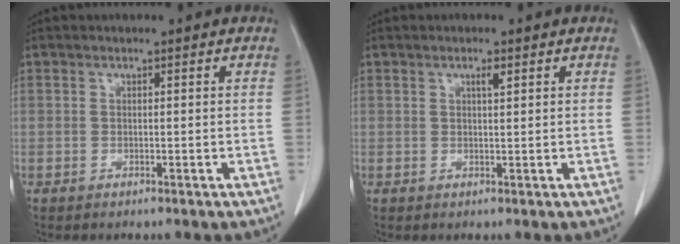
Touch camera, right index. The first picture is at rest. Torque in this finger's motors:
{"motor_torque": [0.21, 0.07, 0.01, 0.01]}